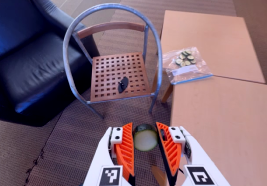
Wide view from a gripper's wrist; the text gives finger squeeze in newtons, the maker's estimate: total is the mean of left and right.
{"total": 11.5, "left": 11.7, "right": 11.2}